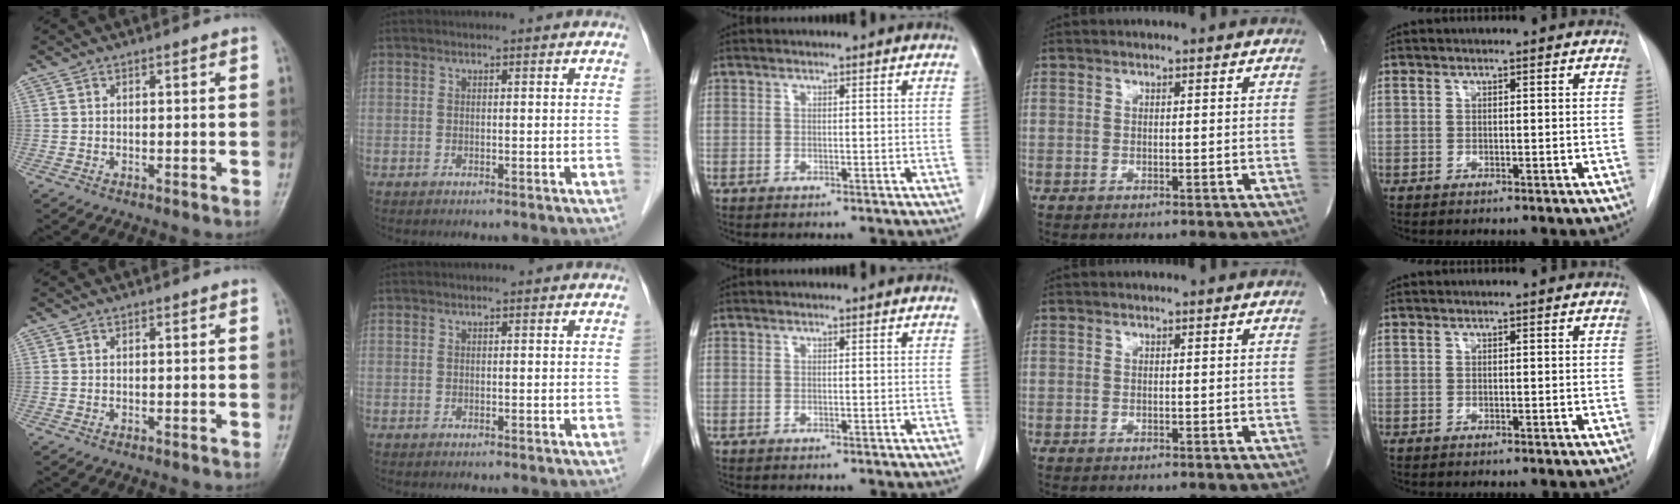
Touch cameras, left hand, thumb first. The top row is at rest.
{}